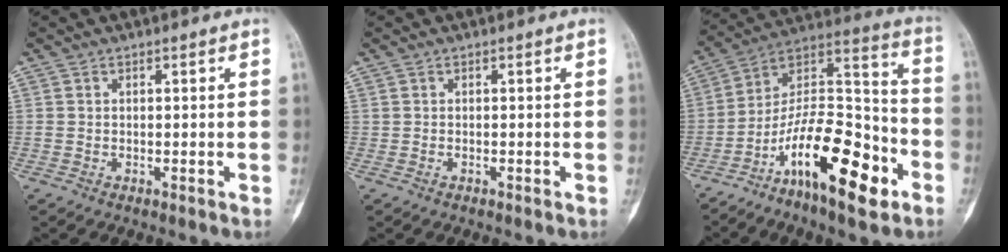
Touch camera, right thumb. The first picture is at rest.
{"total": 0.0}
{"total": 20.9, "force": [-10.4, 7.5, 16.5], "torque": [-0.257, 0.084, -0.179]}